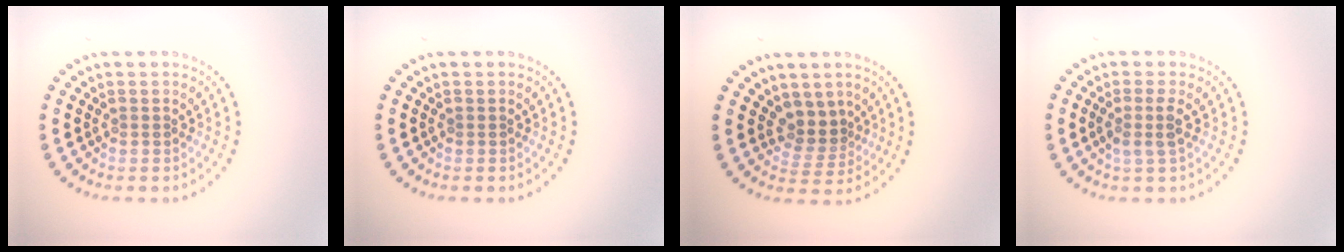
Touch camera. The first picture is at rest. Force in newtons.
{"total": 0.0}
{"total": 2.6, "press": 1.9, "slide": 1.8}
{"total": 1.9, "press": 1.6, "slide": 1.0}